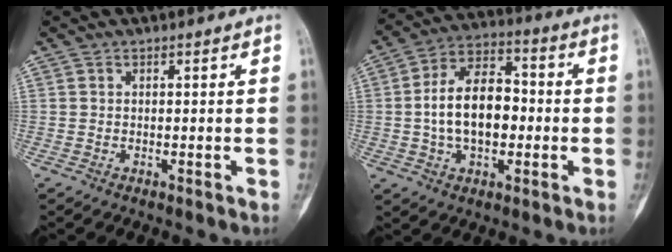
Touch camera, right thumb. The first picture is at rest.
{"total": 14.0, "force": [-0.9, 8.6, 11.0], "torque": [-0.170, 0.032, -0.020]}